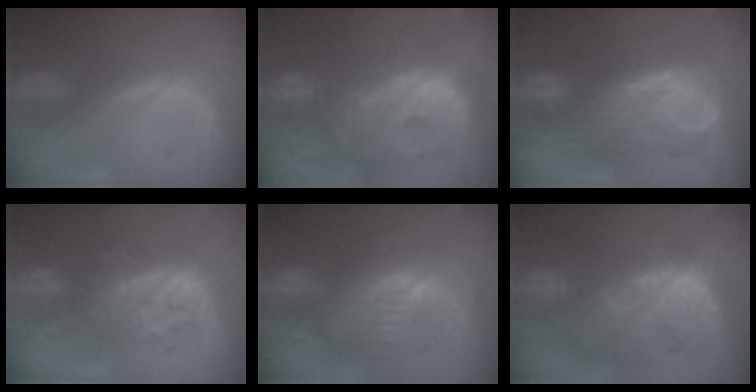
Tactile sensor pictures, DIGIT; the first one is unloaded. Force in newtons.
{"total": 14.1, "press": 12.2, "slide": 7.1}
{"total": 9.6, "press": 9.4, "slide": 2.1}
{"total": 8.4, "press": 8.3, "slide": 1.4}
{"total": 10.9, "press": 9.6, "slide": 5.3}
{"total": 13.6, "press": 11.6, "slide": 7.2}